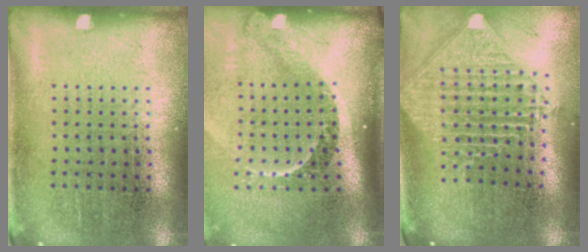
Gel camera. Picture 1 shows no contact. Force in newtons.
{"total": 2.3, "press": 1.5, "slide": 1.7}
{"total": 2.3, "press": 1.8, "slide": 1.5}